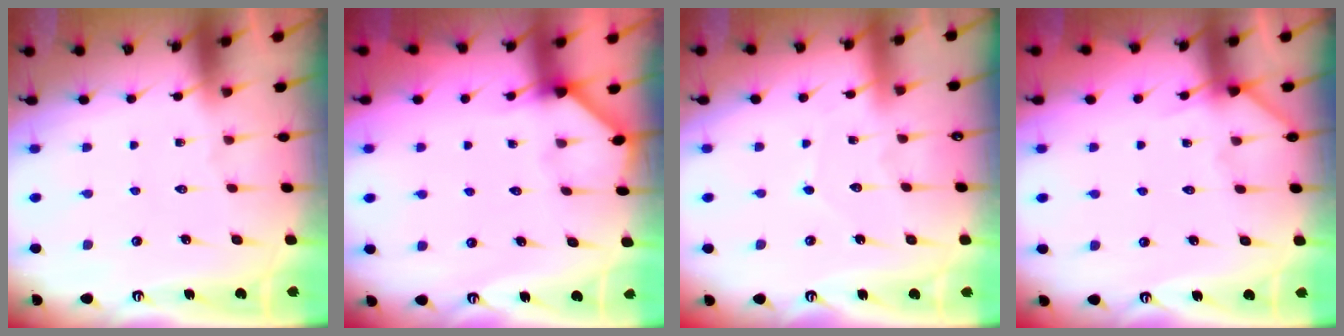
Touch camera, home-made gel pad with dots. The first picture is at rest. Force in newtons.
{"total": 2.6, "press": 2.6, "slide": 0.2}
{"total": 4.3, "press": 4.3, "slide": 0.2}
{"total": 4.8, "press": 4.8, "slide": 0.6}